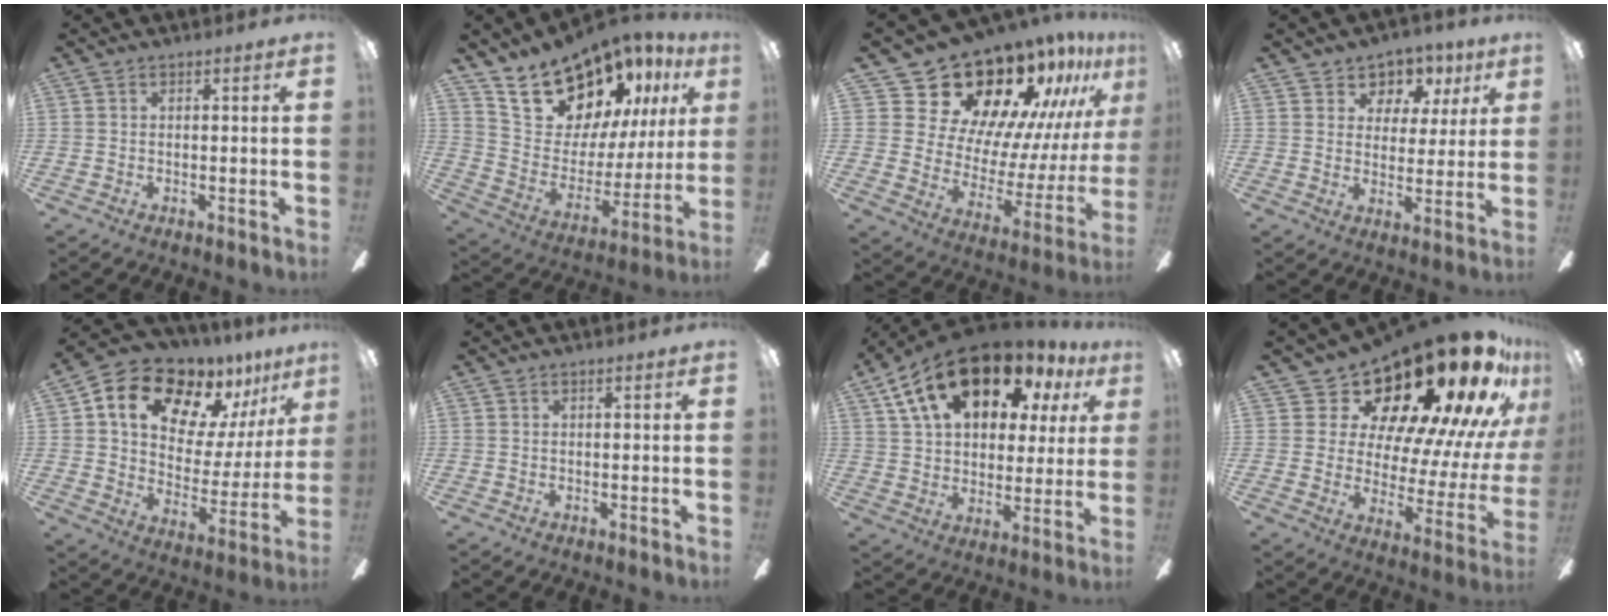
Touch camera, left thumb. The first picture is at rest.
{"total": 20.2, "force": [15.6, 10.7, 6.9], "torque": [-0.123, -0.107, 0.300]}
{"total": 23.5, "force": [19.2, 10.7, 8.4], "torque": [-0.131, -0.146, 0.354]}
{"total": 6.5, "force": [3.8, 5.1, 1.4], "torque": [-0.015, -0.031, 0.069]}
{"total": 16.5, "force": [11.7, 9.2, 7.2], "torque": [-0.125, -0.078, 0.203]}
{"total": 0.0}
{"total": 20.8, "force": [12.8, 10.9, 12.2], "torque": [-0.214, -0.060, 0.223]}
{"total": 25.2, "force": [18.9, 9.8, 13.5], "torque": [-0.188, -0.163, 0.330]}